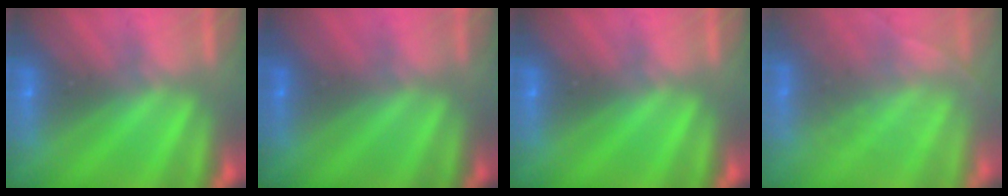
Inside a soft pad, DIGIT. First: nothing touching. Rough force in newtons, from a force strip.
{"total": 2.5}
{"total": 0.0}
{"total": 1.9}